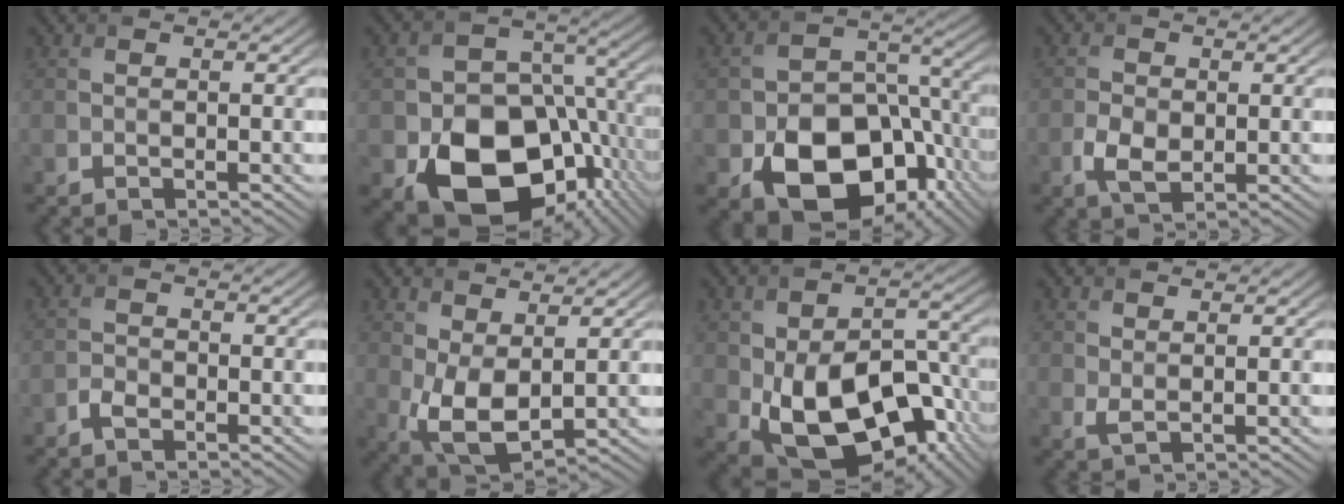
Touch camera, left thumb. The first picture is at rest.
{"total": 16.7, "force": [-5.4, 12.0, 10.3], "torque": [-0.152, -0.047, -0.077]}
{"total": 15.3, "force": [-5.8, 10.6, 9.4], "torque": [-0.146, -0.045, -0.091]}
{"total": 3.5, "force": [-0.7, 2.4, 2.5], "torque": [-0.058, -0.006, -0.014]}
{"total": 1.8, "force": [-1.2, 1.0, 0.9], "torque": [-0.019, 0.002, -0.026]}
{"total": 7.5, "force": [1.1, 4.1, 6.1], "torque": [-0.142, -0.008, 0.023]}
{"total": 17.8, "force": [-5.5, 10.9, 13.0], "torque": [-0.210, -0.033, -0.075]}
{"total": 1.5, "force": [0.9, 0.5, 1.1], "torque": [-0.031, -0.002, 0.022]}